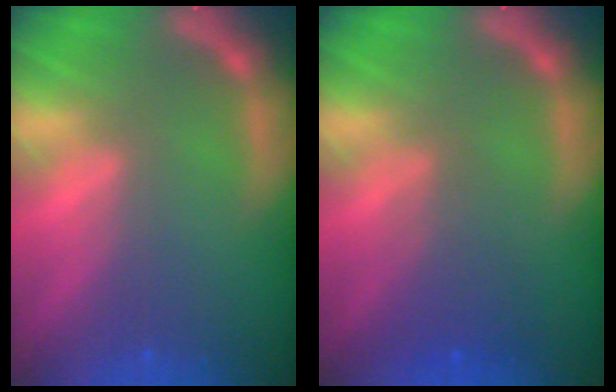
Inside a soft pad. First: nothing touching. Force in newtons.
{"total": 2.9}